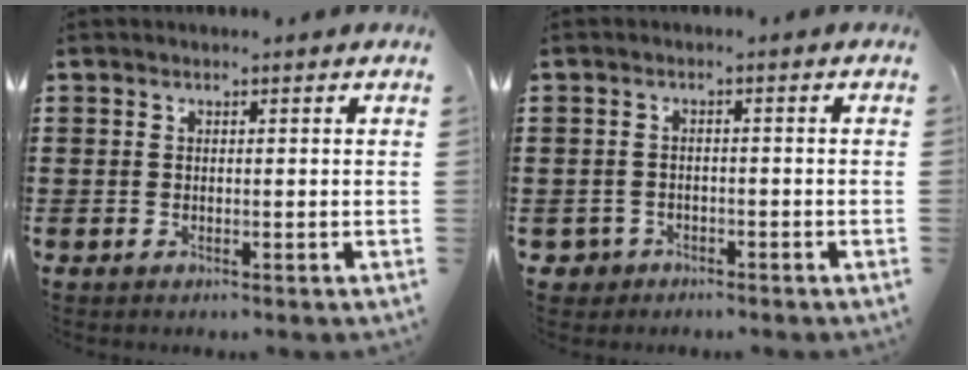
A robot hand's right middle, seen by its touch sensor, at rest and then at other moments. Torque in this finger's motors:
{"motor_torque": [-0.15, 0.03, 0.00, -0.02]}